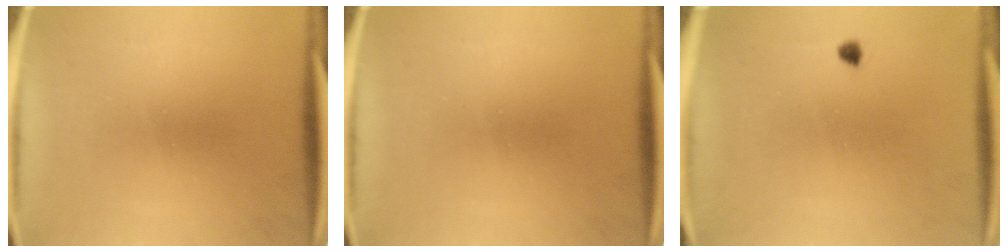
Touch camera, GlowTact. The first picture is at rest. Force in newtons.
{"total": 0.0}
{"total": 1.0}